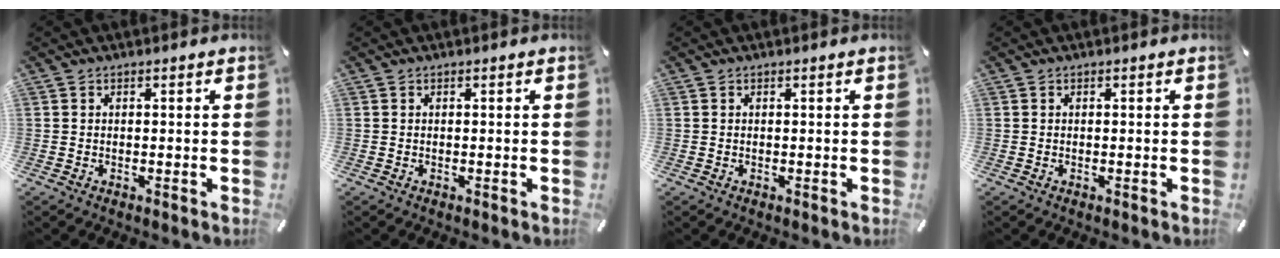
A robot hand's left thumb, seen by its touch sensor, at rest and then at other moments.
{"total": 0.0}
{"total": 0.0}
{"total": 0.0}